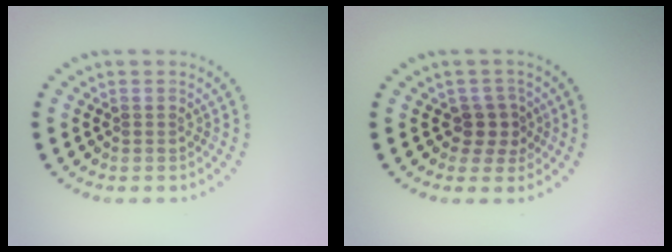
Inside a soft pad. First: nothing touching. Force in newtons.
{"total": 2.3, "press": 1.8, "slide": 1.3}